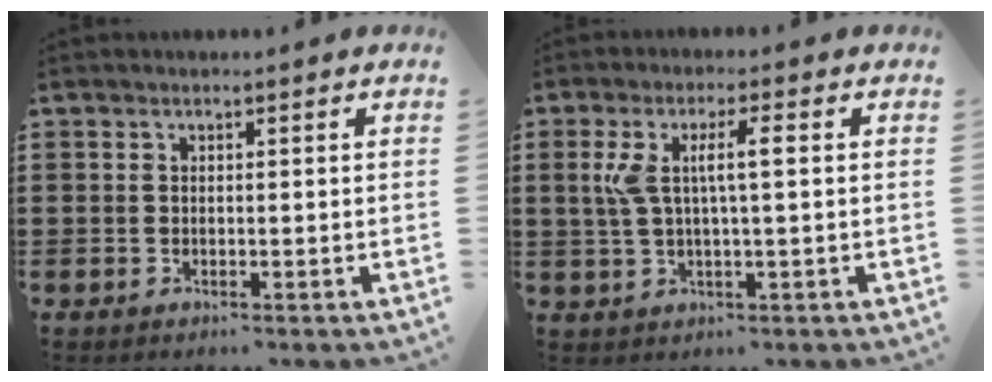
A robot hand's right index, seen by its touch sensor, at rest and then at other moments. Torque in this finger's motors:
{"motor_torque": [0.98, -0.05, 0.21, 0.21]}